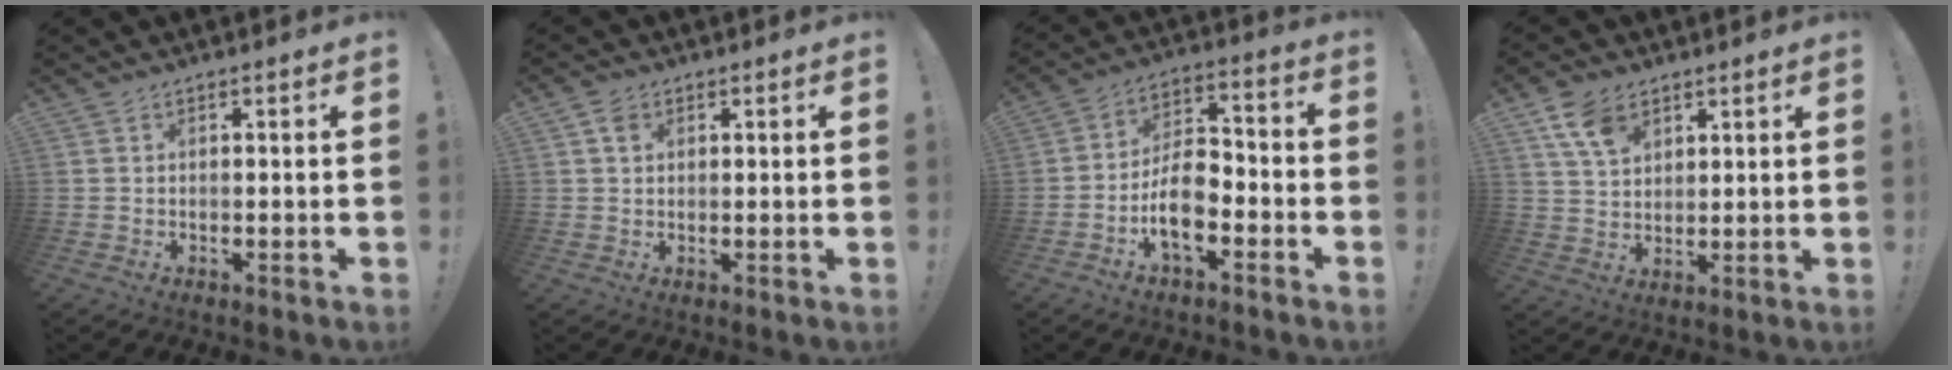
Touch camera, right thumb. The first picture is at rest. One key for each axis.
{"total": 2.7, "fx": 1.2, "fy": 2.0, "fz": 1.3, "tx": -0.019, "ty": 0.001, "tz": 0.021}
{"total": 11.2, "fx": -4.9, "fy": 6.1, "fz": 8.0, "tx": -0.147, "ty": 0.024, "tz": -0.089}
{"total": 8.9, "fx": 5.1, "fy": 5.6, "fz": 4.8, "tx": -0.090, "ty": -0.010, "tz": 0.101}